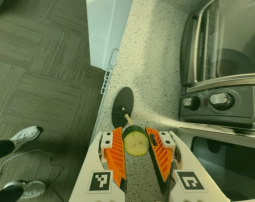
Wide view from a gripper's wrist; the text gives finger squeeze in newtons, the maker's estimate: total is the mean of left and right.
{"total": 9.8, "left": 9.8, "right": 9.8}